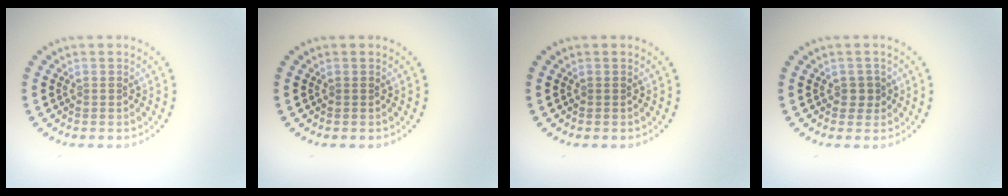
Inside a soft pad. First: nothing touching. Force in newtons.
{"total": 0.0}
{"total": 0.0}
{"total": 1.2, "press": 1.1, "slide": 0.4}